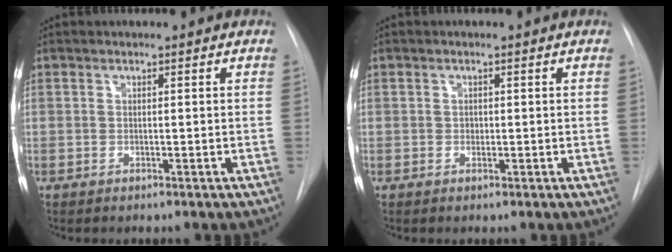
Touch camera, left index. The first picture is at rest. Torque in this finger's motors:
{"motor_torque": [0.02, 0.01, 0.00, 0.00]}